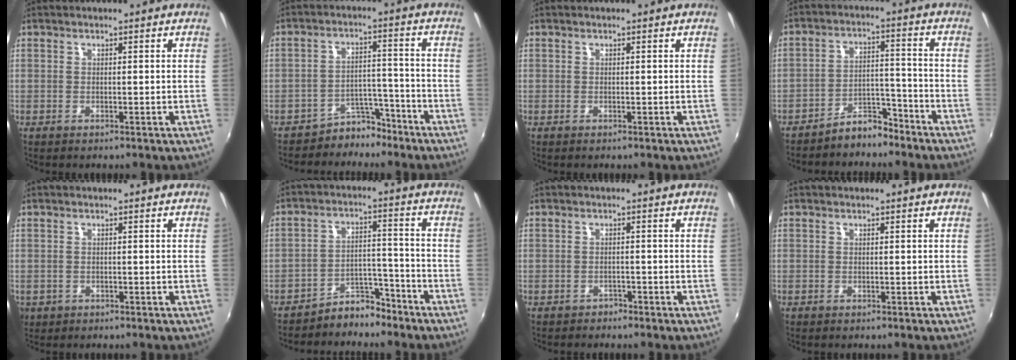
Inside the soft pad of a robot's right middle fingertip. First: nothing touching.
{"total": 5.8, "force": [-5.0, 3.0, 0.4], "torque": [-0.005, 0.028, -0.073]}
{"total": 0.0}
{"total": 6.0, "force": [-5.5, 2.1, 1.3], "torque": [-0.024, 0.025, -0.085]}
{"total": 2.7, "force": [-0.6, 2.4, 1.1], "torque": [-0.025, -0.005, -0.007]}
{"total": 6.6, "force": [-5.9, 2.7, 0.7], "torque": [-0.009, 0.031, -0.093]}
{"total": 1.5, "force": [-1.4, 0.7, 0.0], "torque": [-0.005, 0.001, -0.021]}
{"total": 0.0}